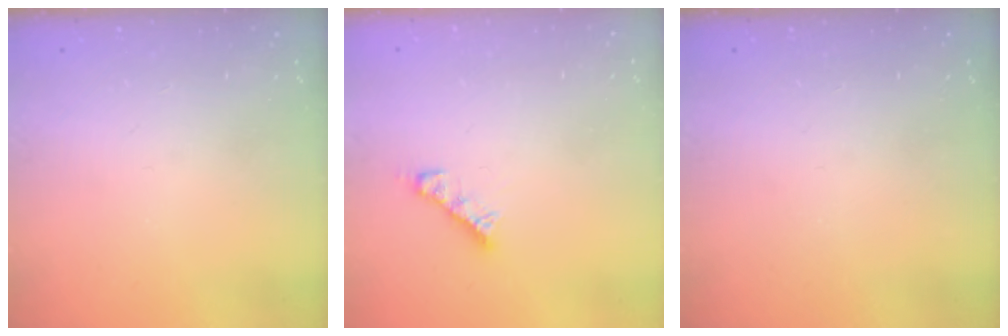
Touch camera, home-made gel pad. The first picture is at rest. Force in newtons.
{"total": 4.8, "press": 4.8, "slide": 0.3}
{"total": 0.0}